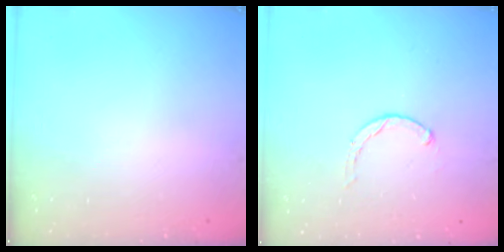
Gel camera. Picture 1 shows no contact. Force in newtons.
{"total": 0.6, "press": 0.6, "slide": 0.2}